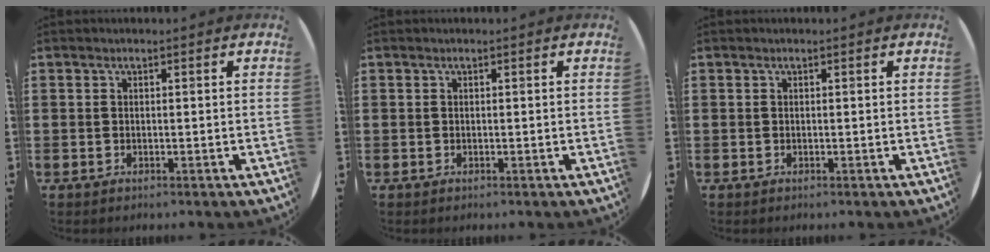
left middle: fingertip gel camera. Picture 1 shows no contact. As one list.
[{"total": 0.0}, {"total": 0.0}]